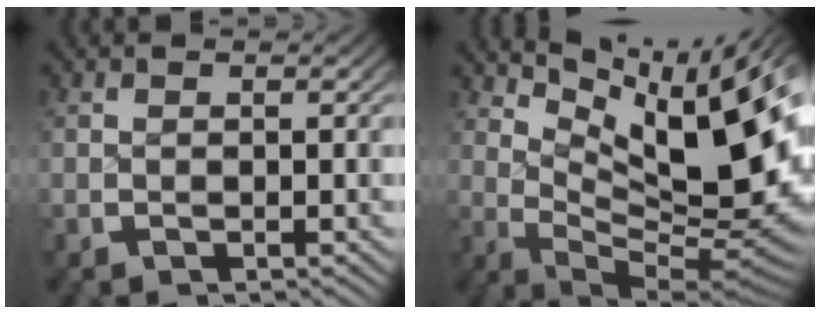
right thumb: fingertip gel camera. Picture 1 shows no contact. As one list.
[{"total": 16.9, "force": [0.7, 9.7, 13.8], "torque": [-0.210, -0.042, 0.025]}]